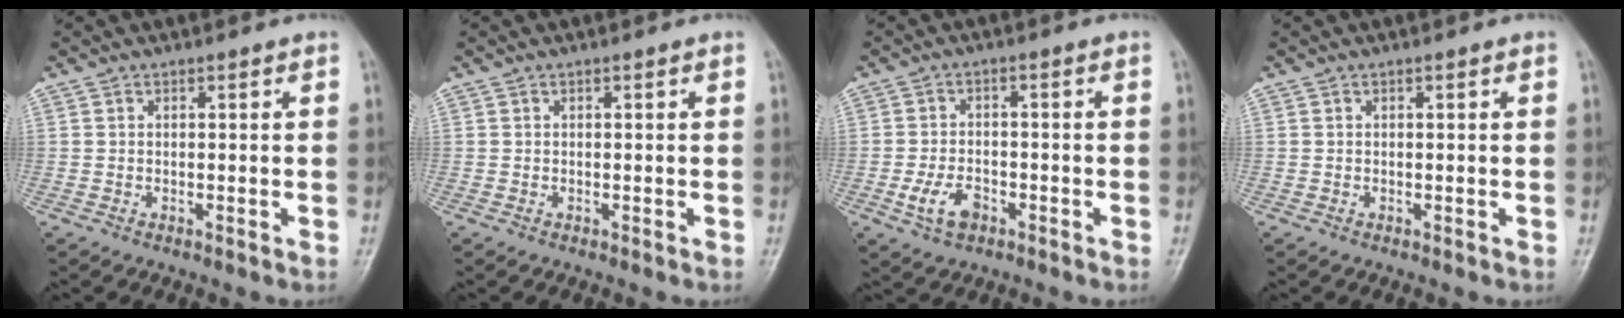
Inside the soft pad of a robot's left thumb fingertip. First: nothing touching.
{"total": 0.0}
{"total": 5.3, "force": [-2.4, 3.2, 3.4], "torque": [-0.065, 0.013, -0.043]}
{"total": 0.0}